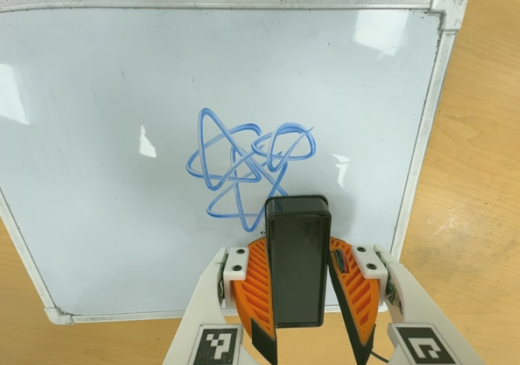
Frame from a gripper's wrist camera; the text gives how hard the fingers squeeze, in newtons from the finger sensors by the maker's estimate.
{"total": 5.9, "left": 5.1, "right": 6.8}